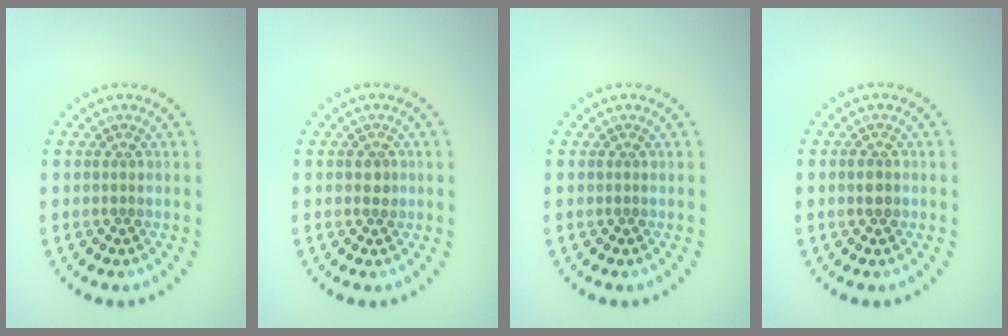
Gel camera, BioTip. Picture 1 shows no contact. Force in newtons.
{"total": 1.1, "press": 1.1, "slide": 0.1}
{"total": 0.0}
{"total": 1.0, "press": 1.0, "slide": 0.0}